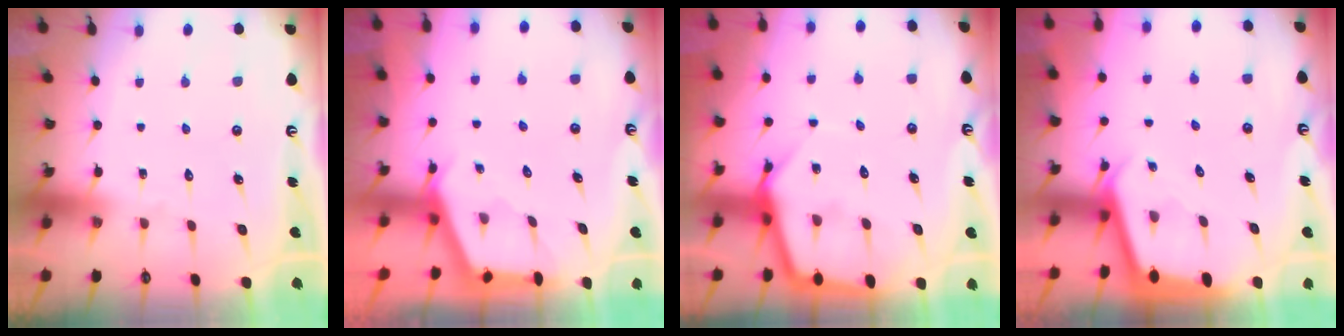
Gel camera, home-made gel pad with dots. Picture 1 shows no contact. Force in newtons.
{"total": 2.6, "press": 2.6, "slide": 0.3}
{"total": 8.0, "press": 8.0, "slide": 0.6}
{"total": 2.4, "press": 2.4, "slide": 0.1}